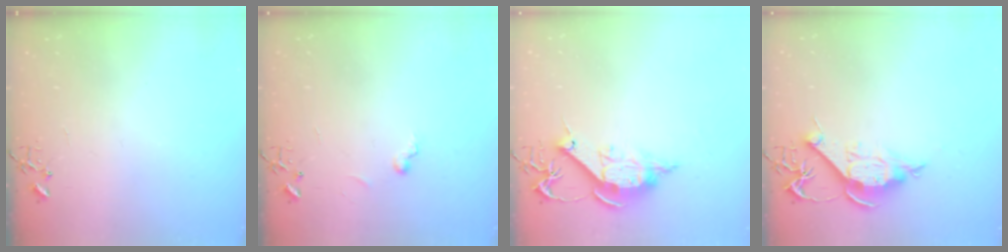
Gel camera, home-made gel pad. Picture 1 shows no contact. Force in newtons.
{"total": 5.6, "press": 5.6, "slide": 0.5}
{"total": 12.5, "press": 12.5, "slide": 0.2}
{"total": 10.6, "press": 10.6, "slide": 0.4}